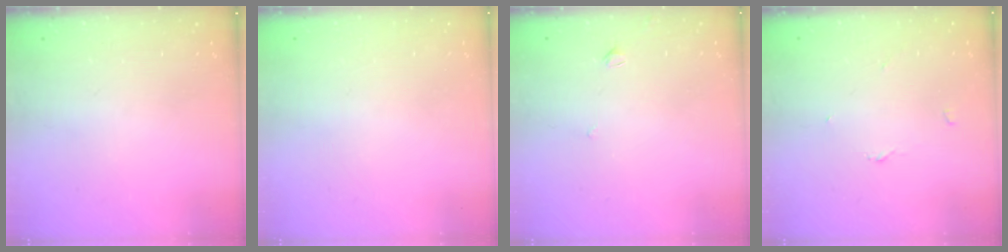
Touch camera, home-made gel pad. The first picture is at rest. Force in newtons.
{"total": 1.9, "press": 1.9, "slide": 0.1}
{"total": 1.7, "press": 1.6, "slide": 0.5}
{"total": 2.7, "press": 2.7, "slide": 0.3}